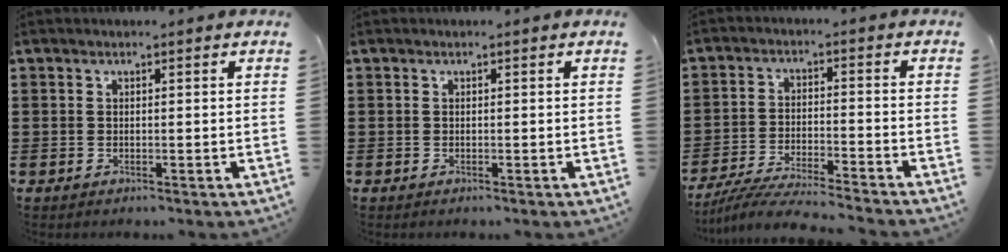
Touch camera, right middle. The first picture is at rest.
{"total": 0.0}
{"total": 5.8, "force": [-5.5, 0.0, 1.8], "torque": [-0.039, -0.011, -0.109]}